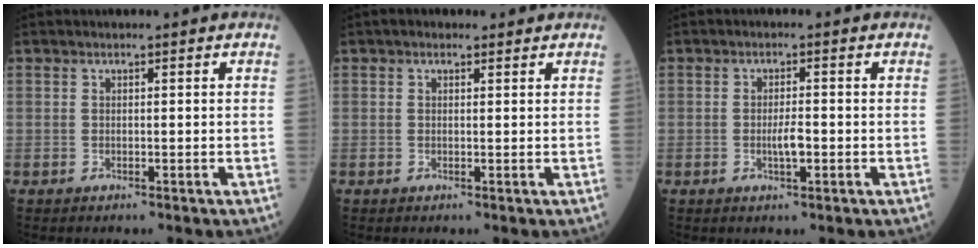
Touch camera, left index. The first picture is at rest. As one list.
[{"total": 1.4, "force": [1.1, 0.7, 0.6], "torque": [-0.016, 0.012, 0.014]}, {"total": 2.5, "force": [-0.6, 0.5, 2.4], "torque": [-0.047, 0.000, -0.008]}]